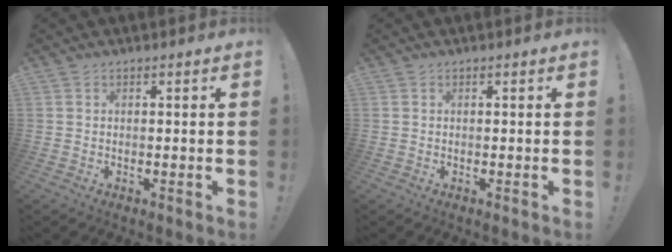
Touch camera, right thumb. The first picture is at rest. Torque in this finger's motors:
{"motor_torque": [0.00, 0.00, 0.00, 0.00, 0.00]}